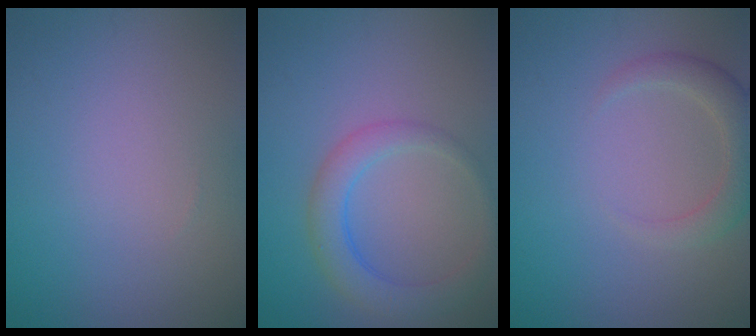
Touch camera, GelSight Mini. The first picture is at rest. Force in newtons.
{"total": 3.5, "press": 3.5, "slide": 0.1}
{"total": 2.8, "press": 2.8, "slide": 0.4}